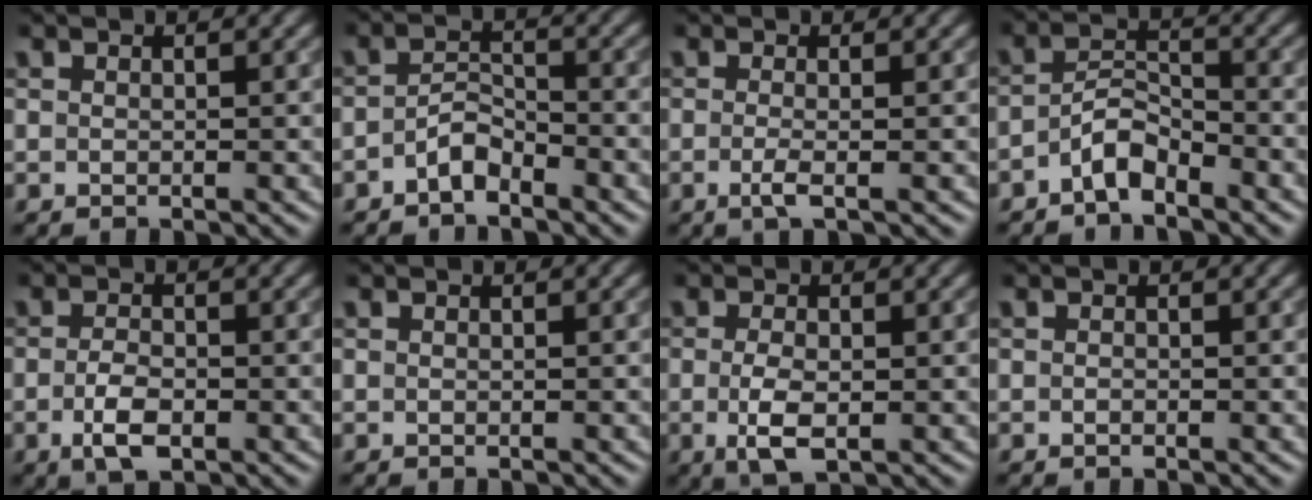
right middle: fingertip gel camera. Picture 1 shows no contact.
{"total": 2.3, "force": [-1.7, 0.9, 1.3], "torque": [-0.023, 0.010, -0.036]}
{"total": 2.1, "force": [-0.4, 0.6, 1.9], "torque": [-0.032, -0.005, -0.014]}
{"total": 3.1, "force": [-2.3, 1.1, 1.8], "torque": [-0.032, 0.014, -0.050]}
{"total": 2.9, "force": [-1.1, 1.4, 2.4], "torque": [-0.051, -0.005, -0.021]}
{"total": 0.0}
{"total": 3.4, "force": [-0.6, 1.4, 3.0], "torque": [-0.068, -0.010, -0.012]}
{"total": 0.0}